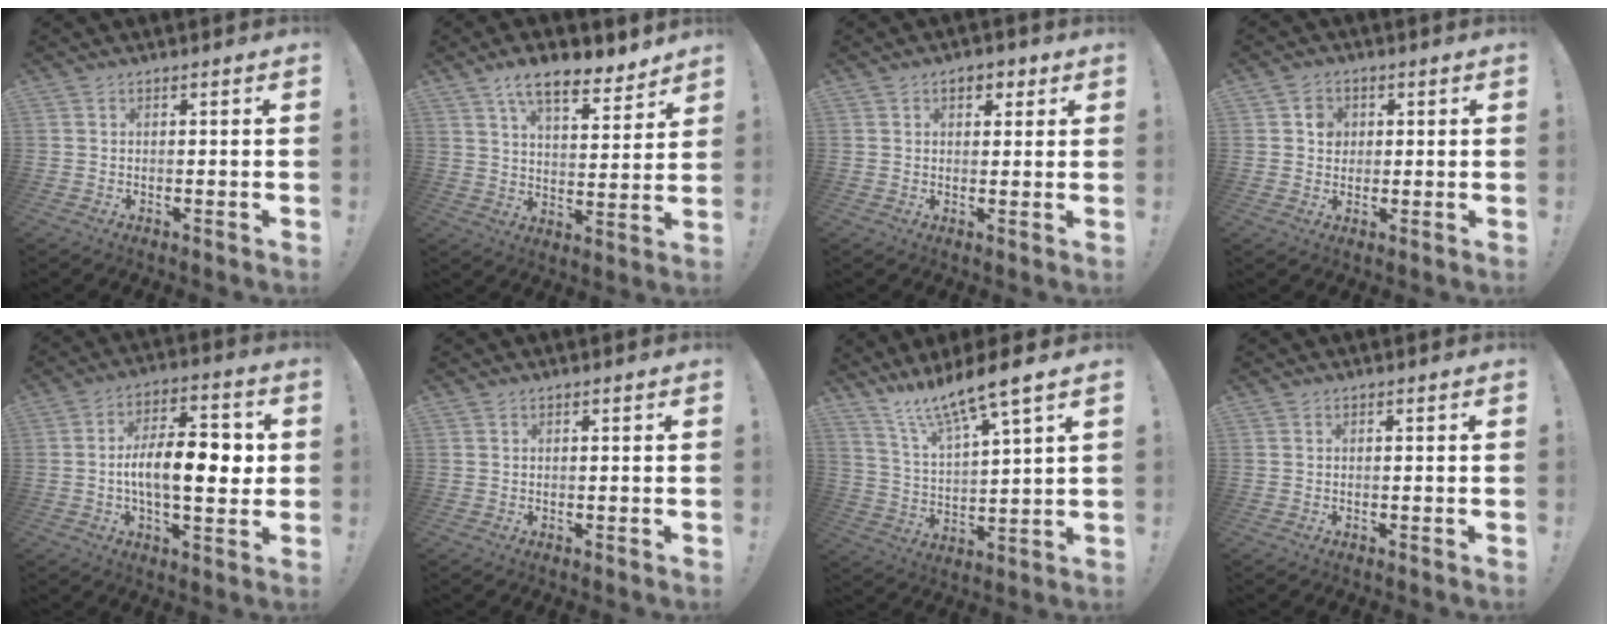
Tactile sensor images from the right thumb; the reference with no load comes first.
{"total": 11.8, "force": [8.8, 4.0, 6.8], "torque": [-0.114, -0.049, 0.155]}
{"total": 4.4, "force": [2.1, 2.9, 2.5], "torque": [-0.033, 0.002, 0.035]}
{"total": 4.5, "force": [0.8, 4.2, 1.6], "torque": [-0.019, 0.002, 0.013]}
{"total": 14.6, "force": [-0.7, 6.6, 13.0], "torque": [-0.201, 0.011, -0.017]}
{"total": 0.0}
{"total": 11.6, "force": [10.0, 0.3, 5.8], "torque": [-0.128, -0.067, 0.169]}
{"total": 0.0}